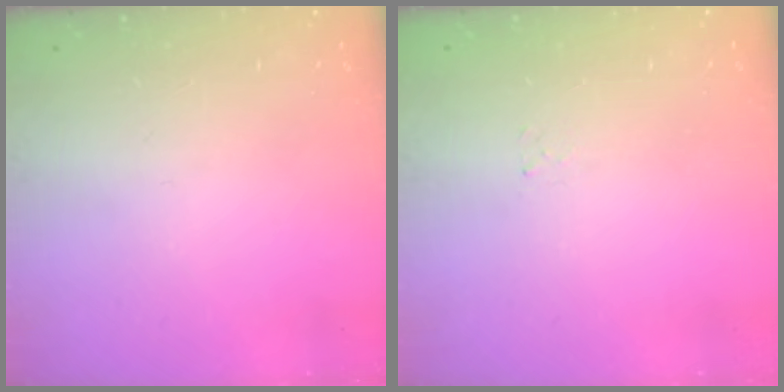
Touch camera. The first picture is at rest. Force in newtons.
{"total": 1.5, "press": 1.5, "slide": 0.2}